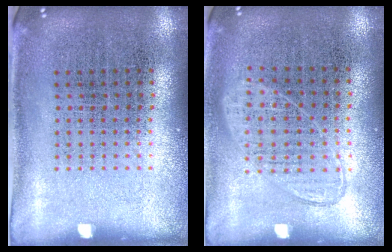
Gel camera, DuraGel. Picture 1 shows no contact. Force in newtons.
{"total": 0.9, "press": 0.8, "slide": 0.4}